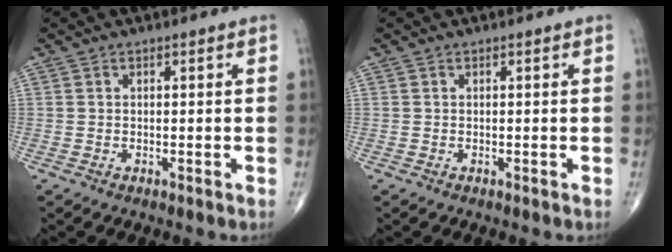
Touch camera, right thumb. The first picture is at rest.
{"total": 0.0}